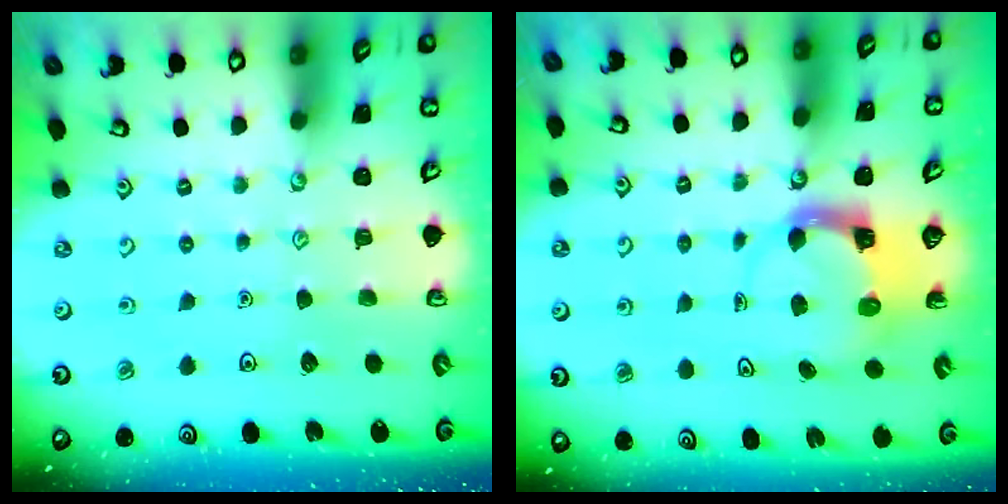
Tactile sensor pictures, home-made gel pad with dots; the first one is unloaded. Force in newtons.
{"total": 3.6, "press": 3.5, "slide": 0.5}